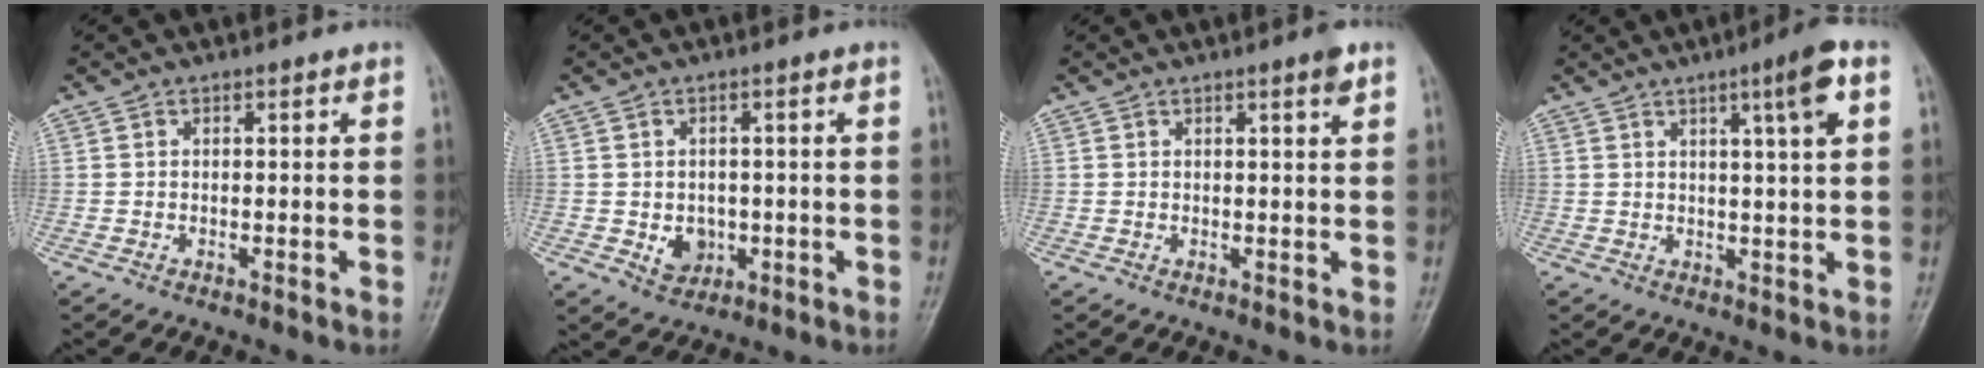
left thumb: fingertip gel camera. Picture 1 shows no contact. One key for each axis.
{"total": 4.2, "fx": -0.7, "fy": 3.5, "fz": 2.3, "tx": -0.015, "ty": 0.002, "tz": 0.000}
{"total": 2.0, "fx": 1.2, "fy": 0.0, "fz": 1.6, "tx": -0.023, "ty": -0.007, "tz": 0.017}
{"total": 6.7, "fx": 2.9, "fy": 0.3, "fz": 6.0, "tx": -0.095, "ty": -0.004, "tz": 0.044}